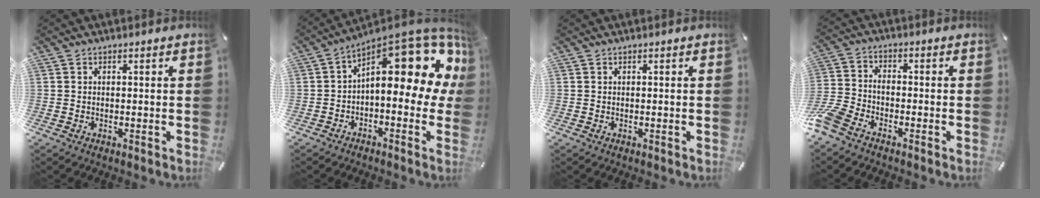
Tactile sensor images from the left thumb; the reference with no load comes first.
{"total": 17.8, "force": [7.4, 7.9, 14.1], "torque": [-0.177, -0.071, 0.125]}
{"total": 0.0}
{"total": 6.5, "force": [-4.5, 3.4, 3.2], "torque": [-0.101, -0.001, -0.096]}